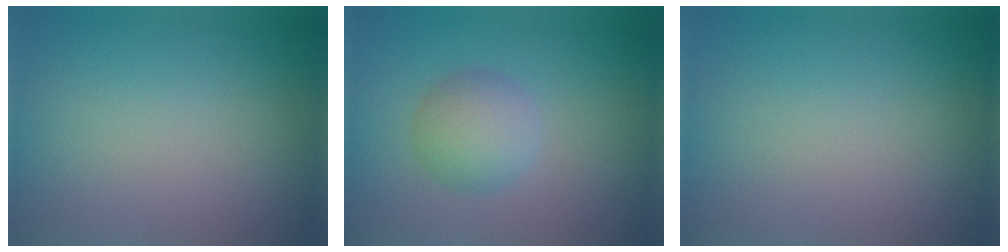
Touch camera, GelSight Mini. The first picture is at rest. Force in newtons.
{"total": 3.2, "press": 3.2, "slide": 0.1}
{"total": 0.0}